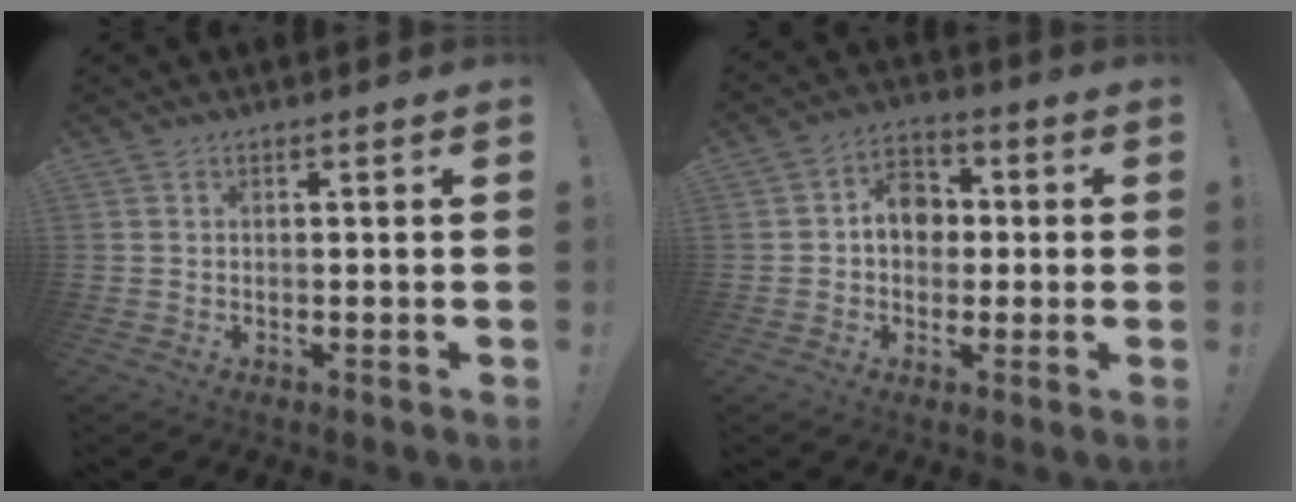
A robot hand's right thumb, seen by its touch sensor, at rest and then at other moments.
{"total": 9.6, "force": [0.6, 7.8, 5.4], "torque": [-0.078, 0.013, 0.017]}